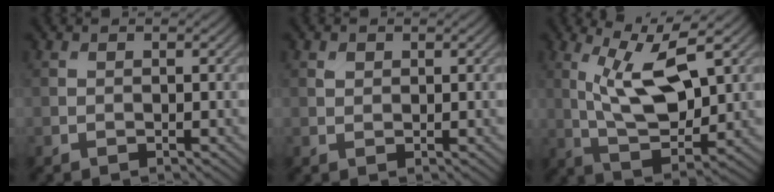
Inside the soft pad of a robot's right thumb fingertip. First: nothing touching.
{"total": 0.9, "force": [0.5, 0.7, 0.3], "torque": [-0.008, -0.003, 0.010]}
{"total": 11.1, "force": [3.0, 4.2, 9.8], "torque": [-0.194, -0.002, 0.057]}